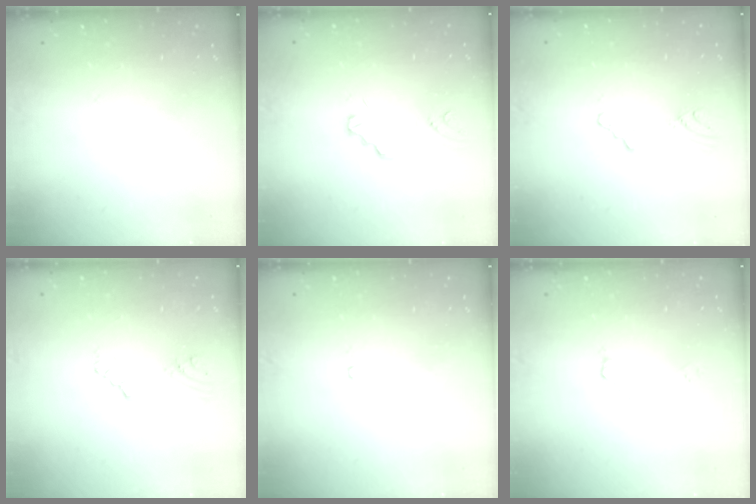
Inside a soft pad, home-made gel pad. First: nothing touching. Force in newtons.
{"total": 1.1, "press": 1.1, "slide": 0.1}
{"total": 2.0, "press": 2.0, "slide": 0.4}
{"total": 2.4, "press": 2.1, "slide": 1.2}
{"total": 1.8, "press": 1.7, "slide": 0.4}
{"total": 3.8, "press": 2.2, "slide": 3.1}